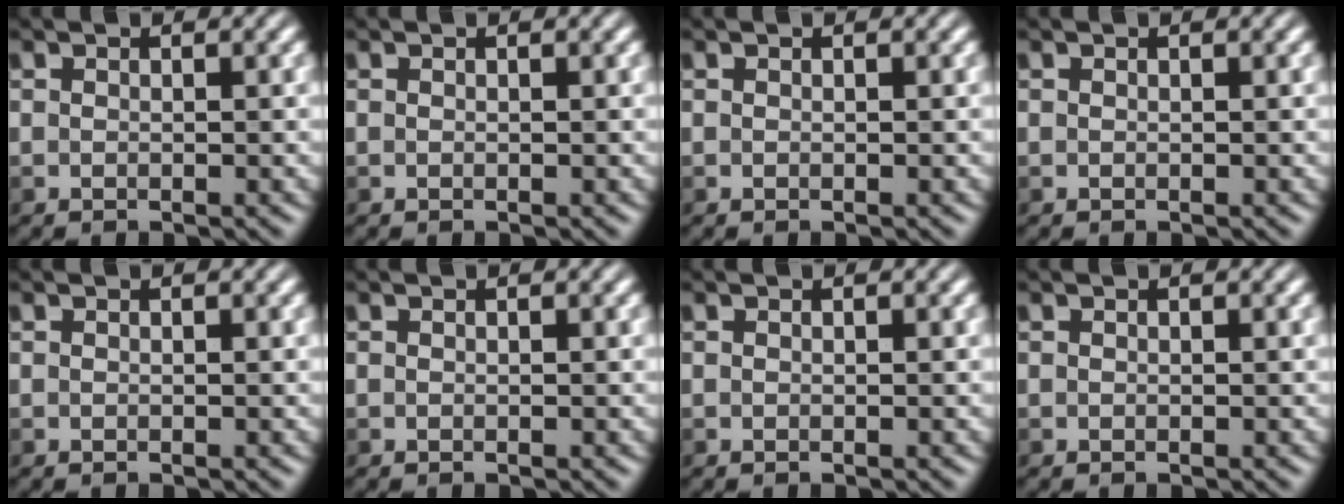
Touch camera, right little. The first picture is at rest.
{"total": 0.0}
{"total": 0.0}
{"total": 0.0}
{"total": 0.0}
{"total": 0.0}
{"total": 0.0}
{"total": 0.0}